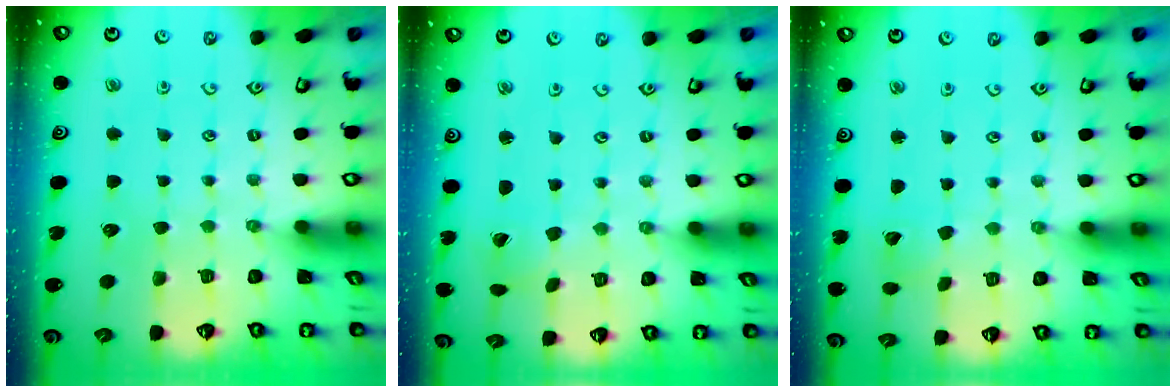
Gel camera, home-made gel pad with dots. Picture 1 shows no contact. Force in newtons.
{"total": 0.8, "press": 0.8, "slide": 0.1}
{"total": 2.9, "press": 2.9, "slide": 0.3}